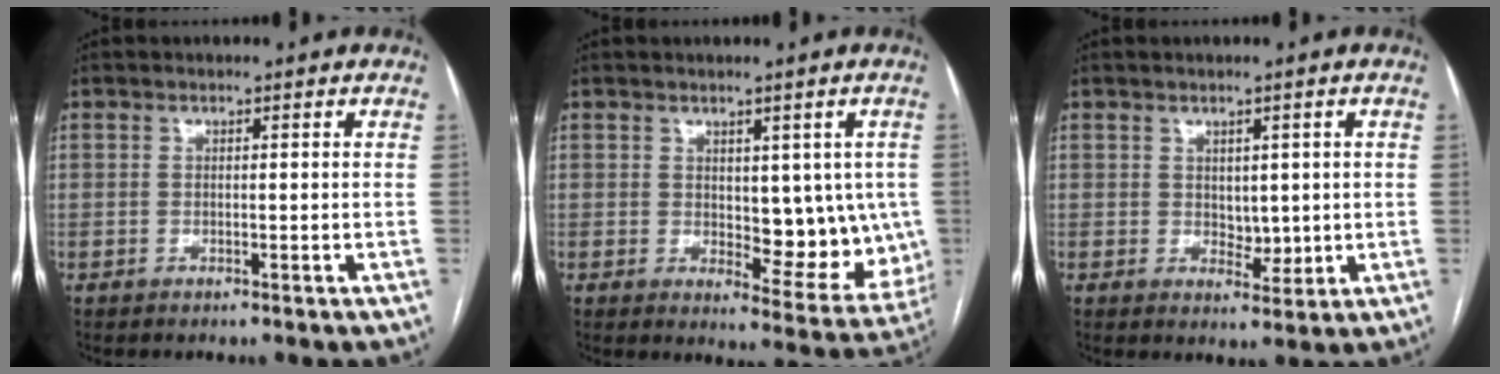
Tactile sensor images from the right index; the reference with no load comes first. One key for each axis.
{"total": 9.8, "fx": 0.7, "fy": 4.9, "fz": 8.5, "tx": -0.083, "ty": -0.005, "tz": 0.022}
{"total": 3.3, "fx": 0.4, "fy": 2.2, "fz": 2.4, "tx": -0.033, "ty": -0.001, "tz": 0.016}